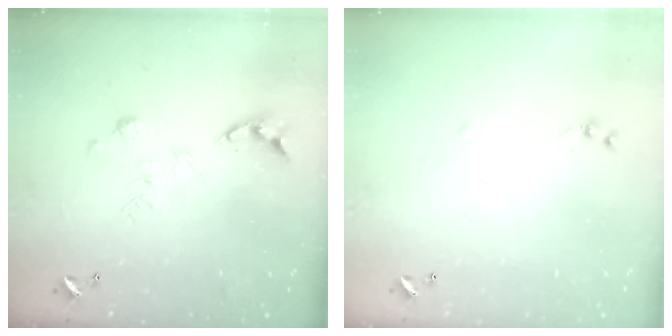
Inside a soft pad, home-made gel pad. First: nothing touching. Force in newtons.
{"total": 5.7, "press": 5.7, "slide": 0.6}